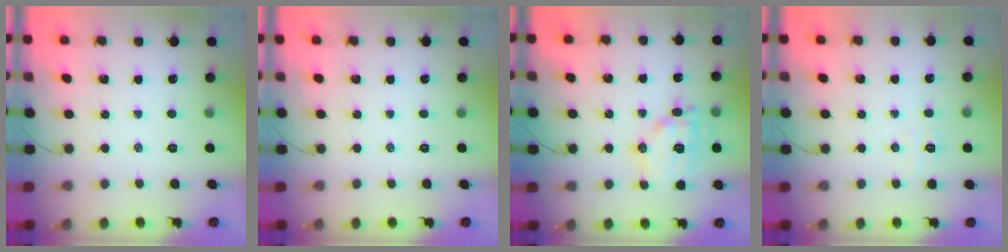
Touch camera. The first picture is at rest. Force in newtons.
{"total": 0.0}
{"total": 14.0, "press": 13.9, "slide": 1.1}
{"total": 4.2, "press": 4.1, "slide": 1.1}